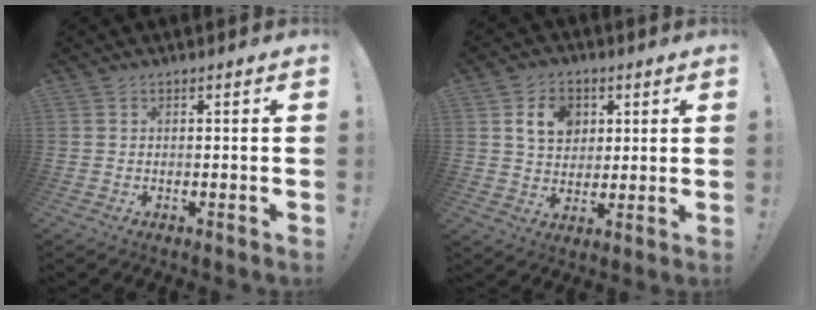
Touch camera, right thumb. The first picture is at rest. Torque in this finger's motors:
{"motor_torque": [-0.53, 0.65, 0.69, -0.09, 0.00]}